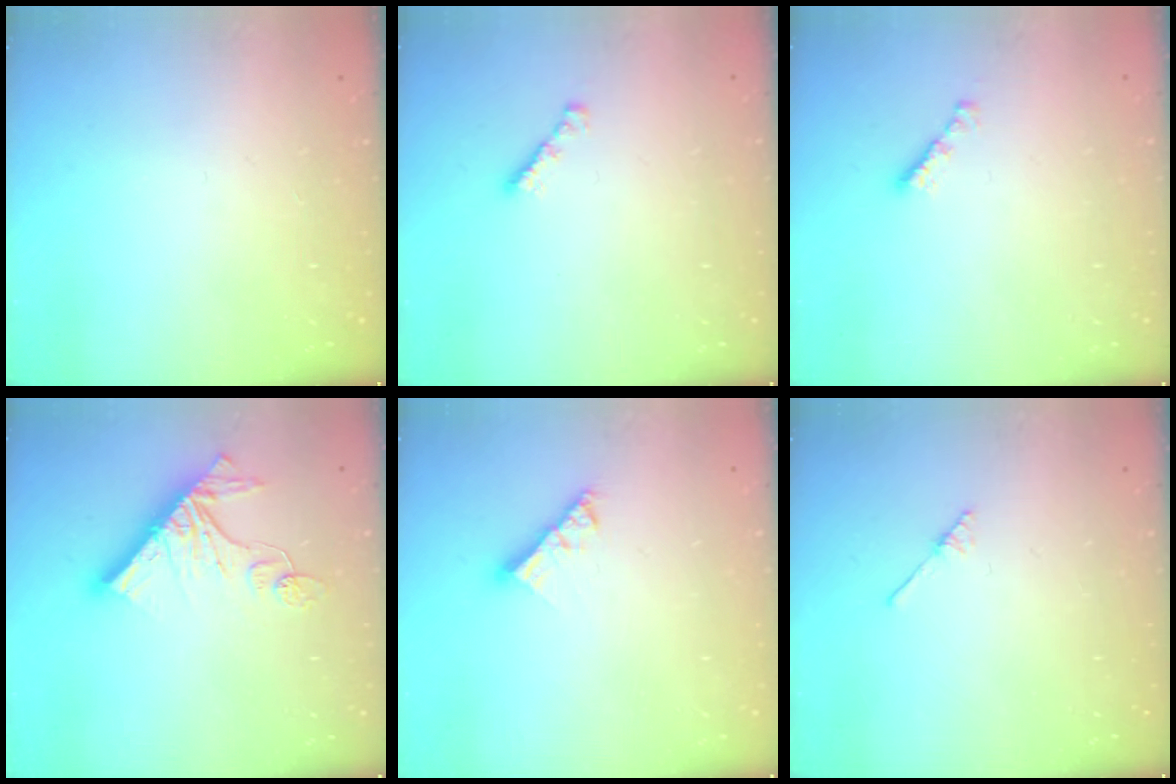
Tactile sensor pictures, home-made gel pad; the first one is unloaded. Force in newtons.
{"total": 1.9, "press": 1.9, "slide": 0.5}
{"total": 2.3, "press": 2.2, "slide": 0.4}
{"total": 12.9, "press": 12.9, "slide": 1.0}
{"total": 6.6, "press": 6.6, "slide": 0.6}
{"total": 2.0, "press": 2.0, "slide": 0.2}